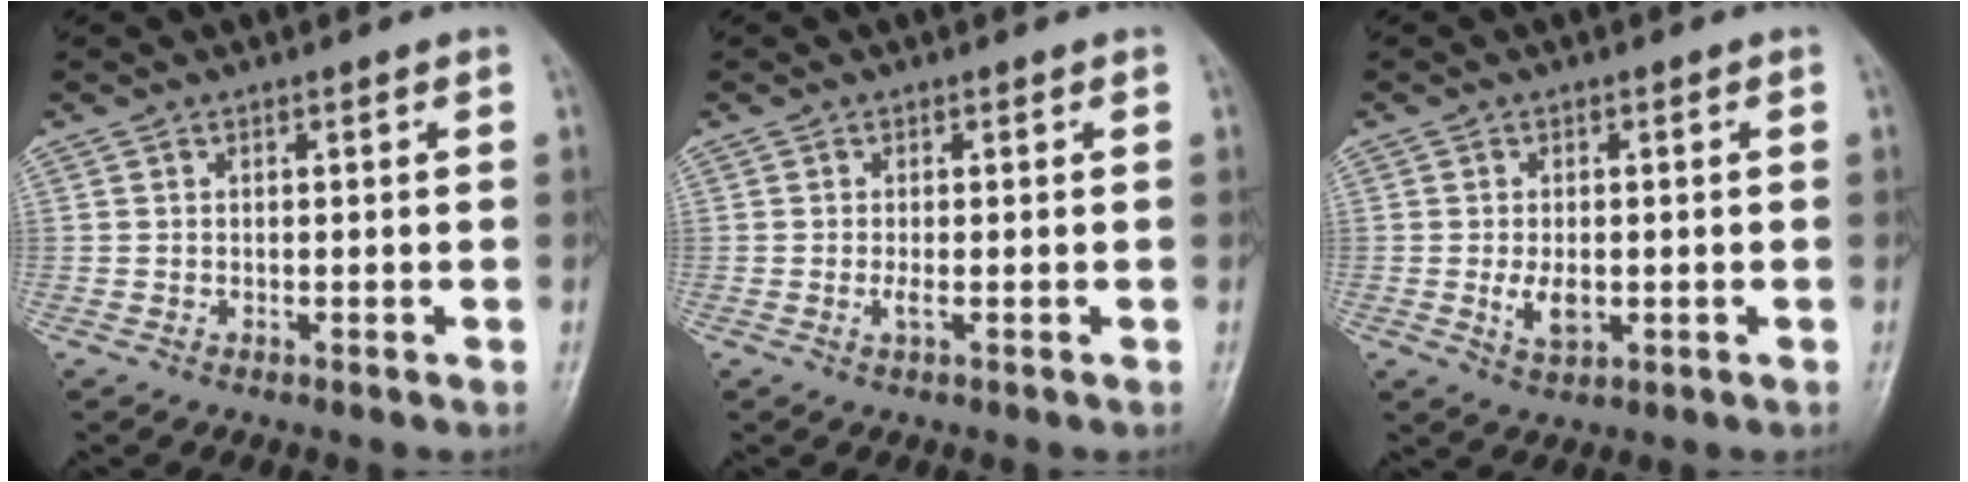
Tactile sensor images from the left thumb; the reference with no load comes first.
{"total": 1.2, "force": [-0.3, 0.2, 1.1], "torque": [-0.024, -0.003, -0.007]}
{"total": 4.2, "force": [-0.6, 2.4, 3.3], "torque": [-0.054, -0.004, -0.006]}